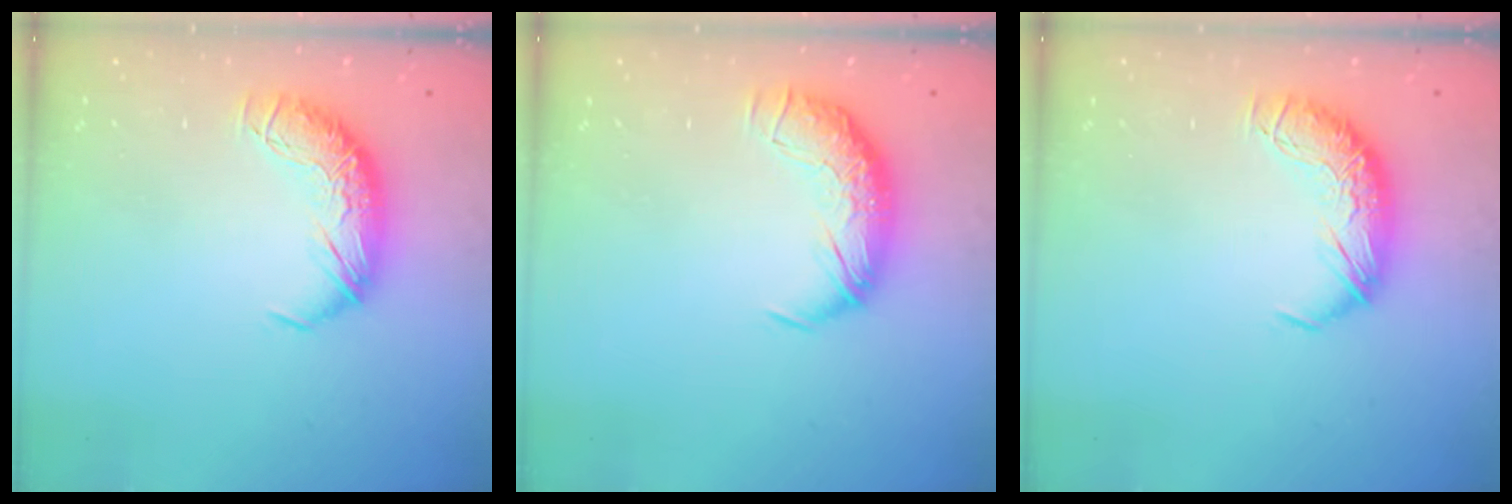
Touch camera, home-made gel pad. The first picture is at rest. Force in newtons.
{"total": 2.4, "press": 1.1, "slide": 2.2}
{"total": 0.0}